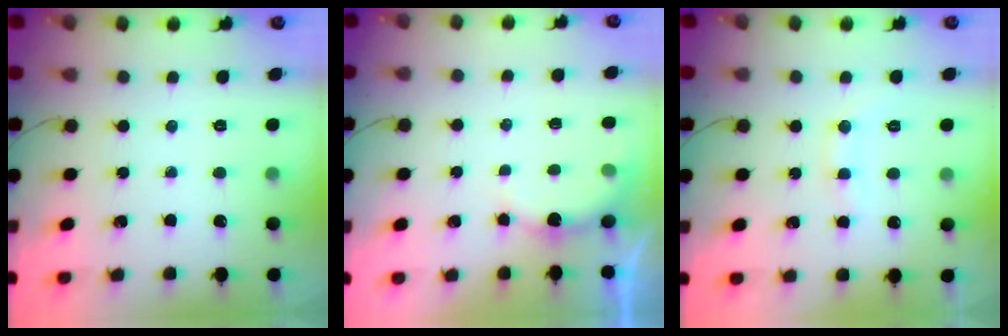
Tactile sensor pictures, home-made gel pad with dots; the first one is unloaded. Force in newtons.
{"total": 5.6, "press": 5.5, "slide": 1.1}
{"total": 7.3, "press": 7.2, "slide": 1.3}